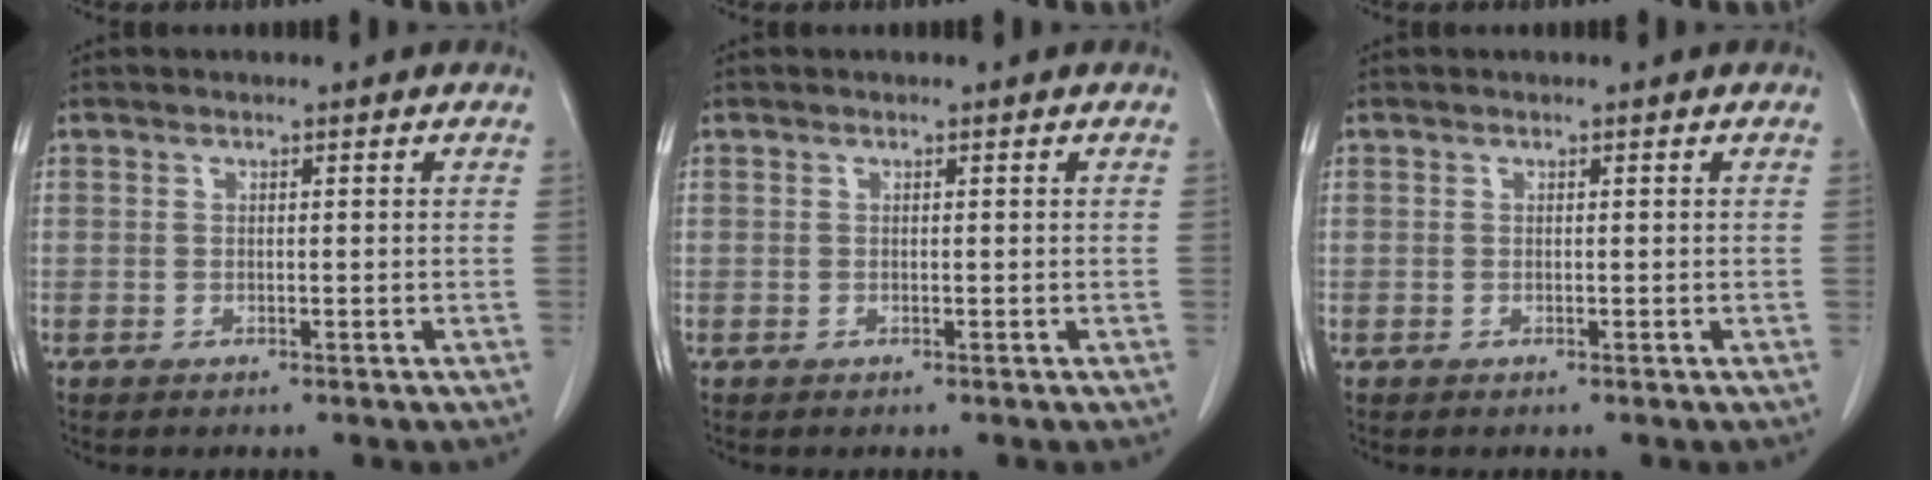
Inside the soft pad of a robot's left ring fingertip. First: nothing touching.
{"total": 0.0}
{"total": 0.0}